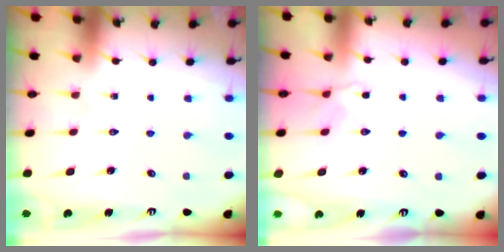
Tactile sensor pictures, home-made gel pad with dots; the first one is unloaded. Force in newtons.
{"total": 2.2, "press": 1.9, "slide": 1.2}